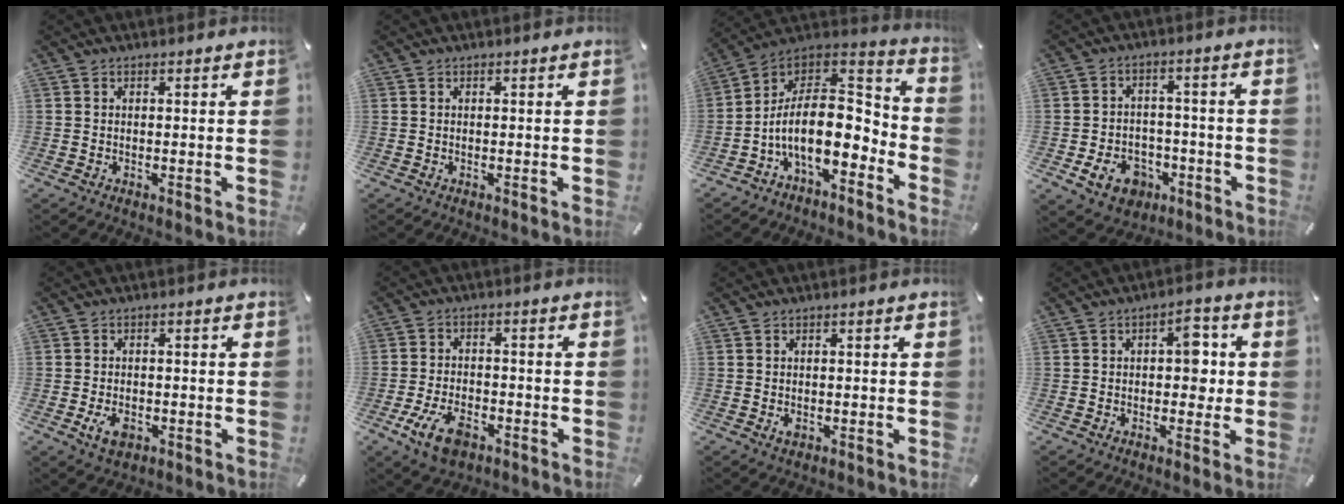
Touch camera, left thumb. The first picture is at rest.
{"total": 0.0}
{"total": 16.0, "force": [-4.6, 9.5, 12.0], "torque": [-0.234, -0.006, -0.077]}
{"total": 9.3, "force": [-4.1, 7.2, 4.3], "torque": [-0.091, 0.026, -0.073]}
{"total": 4.5, "force": [-1.8, 2.9, 2.9], "torque": [-0.068, 0.003, -0.035]}
{"total": 9.4, "force": [-4.8, 5.3, 6.1], "torque": [-0.120, 0.011, -0.087]}
{"total": 1.5, "force": [-0.5, 1.0, 1.0], "torque": [-0.018, 0.002, -0.009]}
{"total": 6.5, "force": [0.4, 4.0, 5.0], "torque": [-0.058, 0.002, -0.002]}